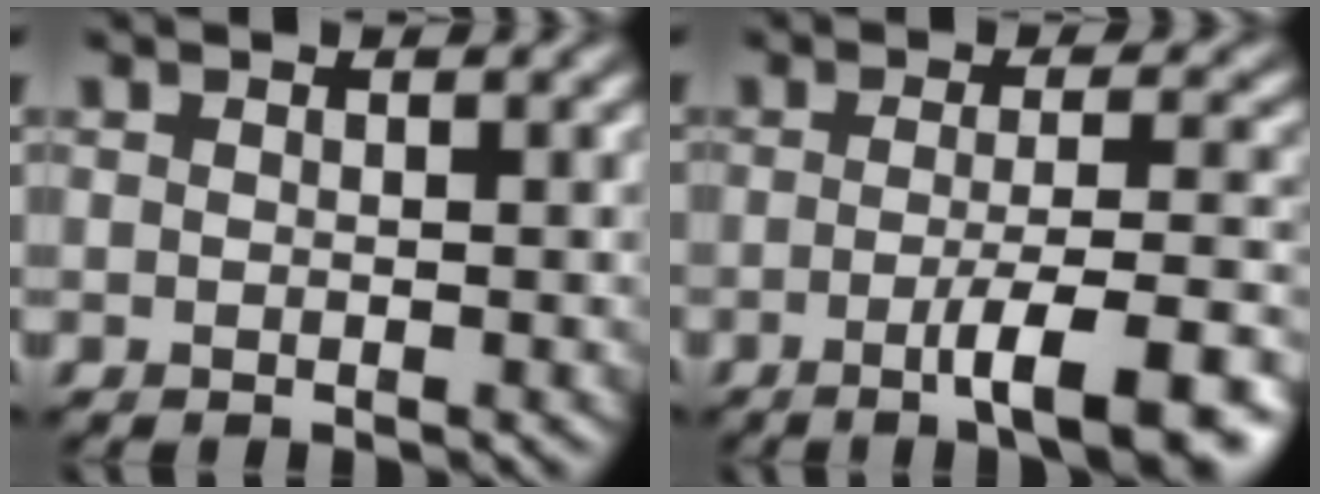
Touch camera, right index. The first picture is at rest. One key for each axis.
{"total": 8.4, "fx": -3.7, "fy": 1.9, "fz": 7.3, "tx": -0.094, "ty": 0.002, "tz": -0.054}